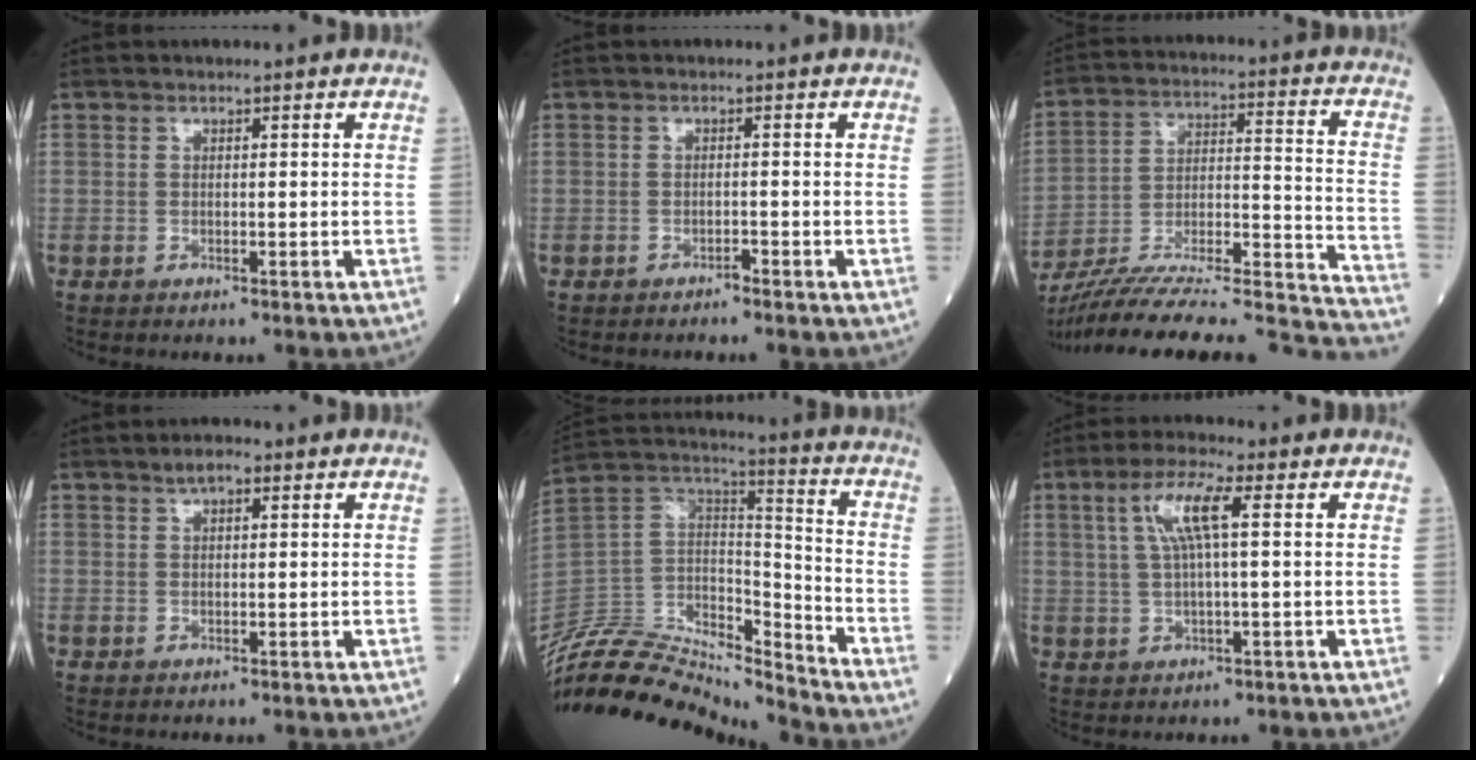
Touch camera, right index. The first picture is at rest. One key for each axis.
{"total": 0.6, "fx": -0.6, "fy": 0.0, "fz": 0.2, "tx": -0.007, "ty": 0.000, "tz": -0.009}
{"total": 30.0, "fx": -27.8, "fy": 1.3, "fz": 11.2, "tx": -0.133, "ty": -0.010, "tz": -0.406}
{"total": 2.2, "fx": 1.4, "fy": 0.8, "fz": 1.5, "tx": -0.028, "ty": 0.009, "tz": 0.025}
{"total": 18.8, "fx": -18.2, "fy": 2.1, "fz": 4.2, "tx": -0.075, "ty": 0.051, "tz": -0.326}
{"total": 6.6, "fx": 2.0, "fy": 0.5, "fz": 6.3, "tx": -0.128, "ty": 0.014, "tz": 0.041}